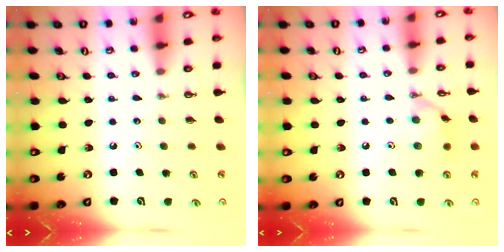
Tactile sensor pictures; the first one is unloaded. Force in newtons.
{"total": 9.3, "press": 9.3, "slide": 0.7}